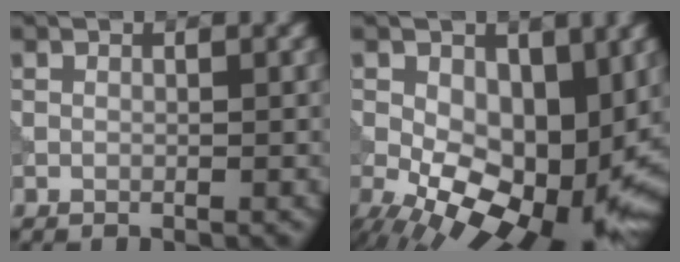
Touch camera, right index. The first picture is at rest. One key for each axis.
{"total": 13.7, "fx": -1.7, "fy": 7.7, "fz": 11.2, "tx": -0.174, "ty": -0.035, "tz": -0.017}